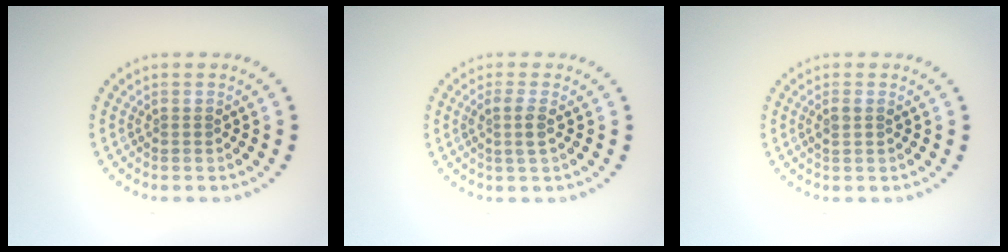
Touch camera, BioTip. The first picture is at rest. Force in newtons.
{"total": 1.7, "press": 1.5, "slide": 0.6}
{"total": 1.0, "press": 0.9, "slide": 0.4}